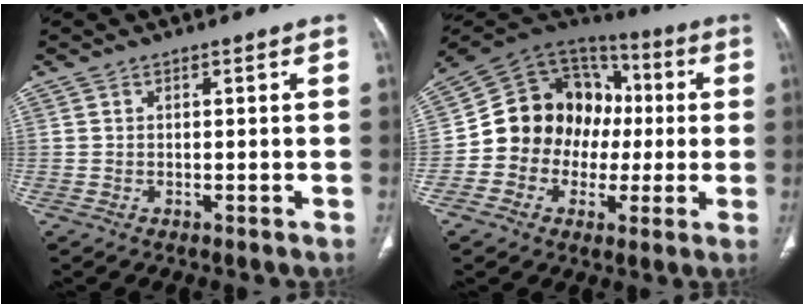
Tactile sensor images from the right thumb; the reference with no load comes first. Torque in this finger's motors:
{"motor_torque": [2.07, 2.04, 1.05, -0.66, 0.11]}